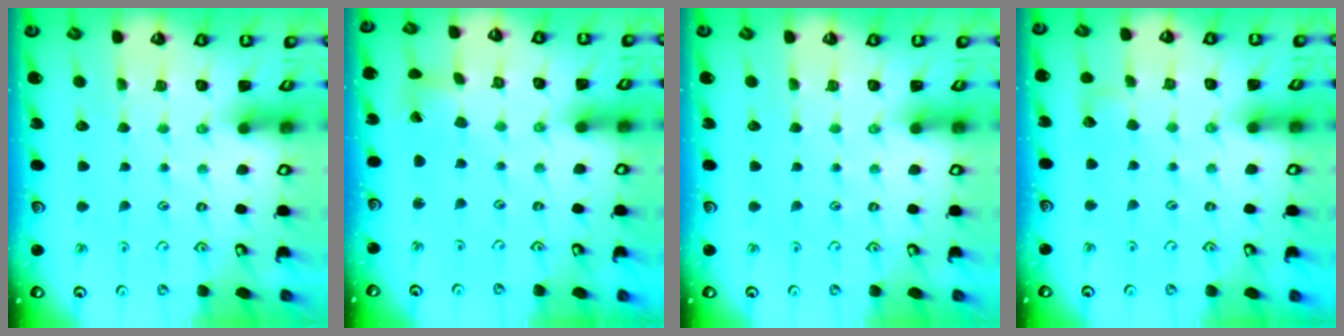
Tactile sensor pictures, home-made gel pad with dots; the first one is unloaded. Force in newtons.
{"total": 2.2, "press": 2.2, "slide": 0.3}
{"total": 0.0}
{"total": 4.8, "press": 4.8, "slide": 0.5}